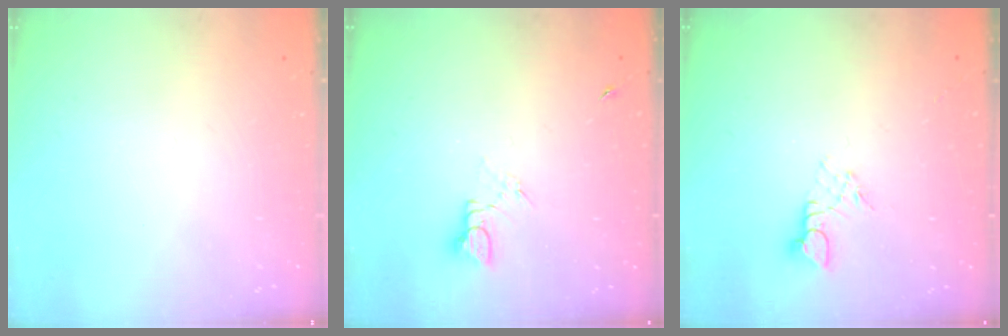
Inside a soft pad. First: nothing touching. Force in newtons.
{"total": 1.5, "press": 1.5, "slide": 0.2}
{"total": 2.3, "press": 2.3, "slide": 0.2}